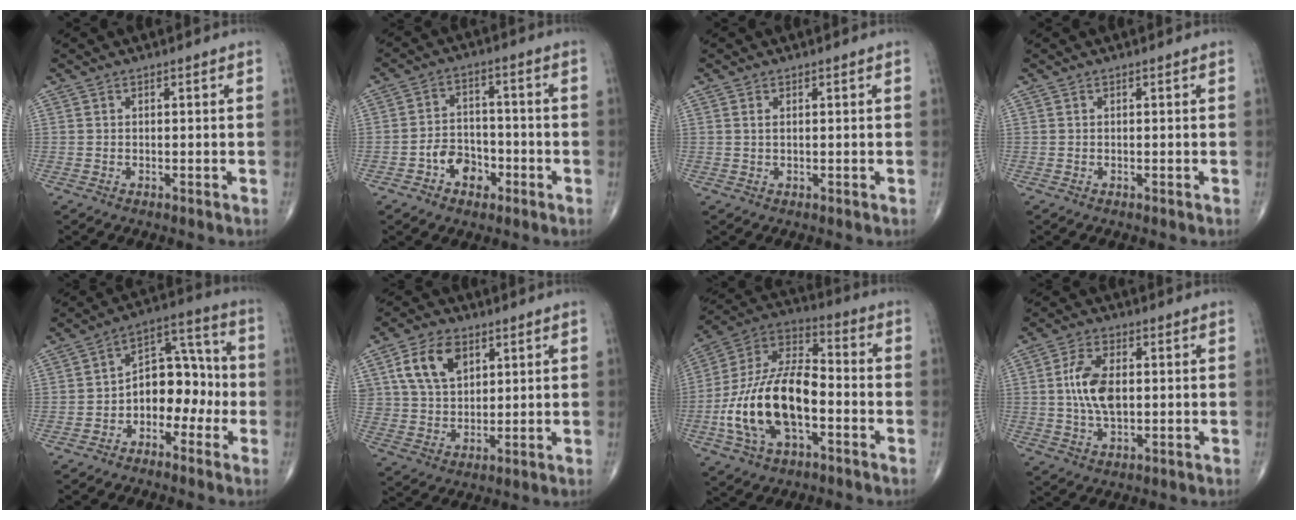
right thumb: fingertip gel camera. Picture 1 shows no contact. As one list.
[{"total": 7.1, "force": [-3.0, 5.2, 3.7], "torque": [-0.034, 0.033, -0.053]}, {"total": 0.7, "force": [0.2, 0.3, 0.6], "torque": [-0.016, 0.004, 0.007]}, {"total": 0.0}, {"total": 11.0, "force": [-2.9, 7.5, 7.4], "torque": [-0.073, 0.051, -0.059]}, {"total": 10.6, "force": [4.4, 7.2, 6.4], "torque": [-0.096, -0.011, 0.083]}, {"total": 20.7, "force": [-5.1, 10.7, 17.0], "torque": [-0.325, 0.037, -0.094]}, {"total": 8.8, "force": [0.7, 4.7, 7.4], "torque": [-0.143, 0.001, 0.013]}]